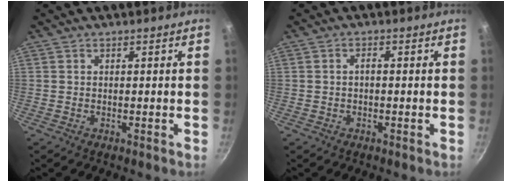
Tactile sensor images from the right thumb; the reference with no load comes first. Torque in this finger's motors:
{"motor_torque": [-0.21, -0.19, -0.09, 0.15, 0.10]}